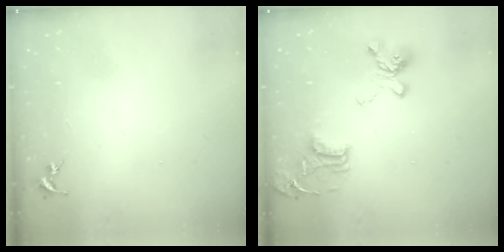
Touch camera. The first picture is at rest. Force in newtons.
{"total": 18.4, "press": 18.3, "slide": 1.8}